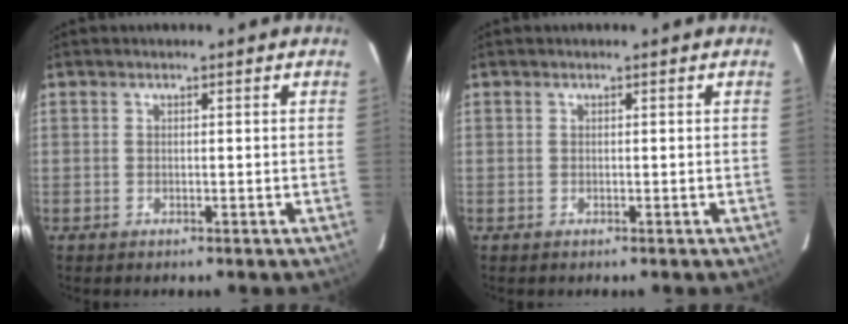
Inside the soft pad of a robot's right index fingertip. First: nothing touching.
{"total": 0.0}